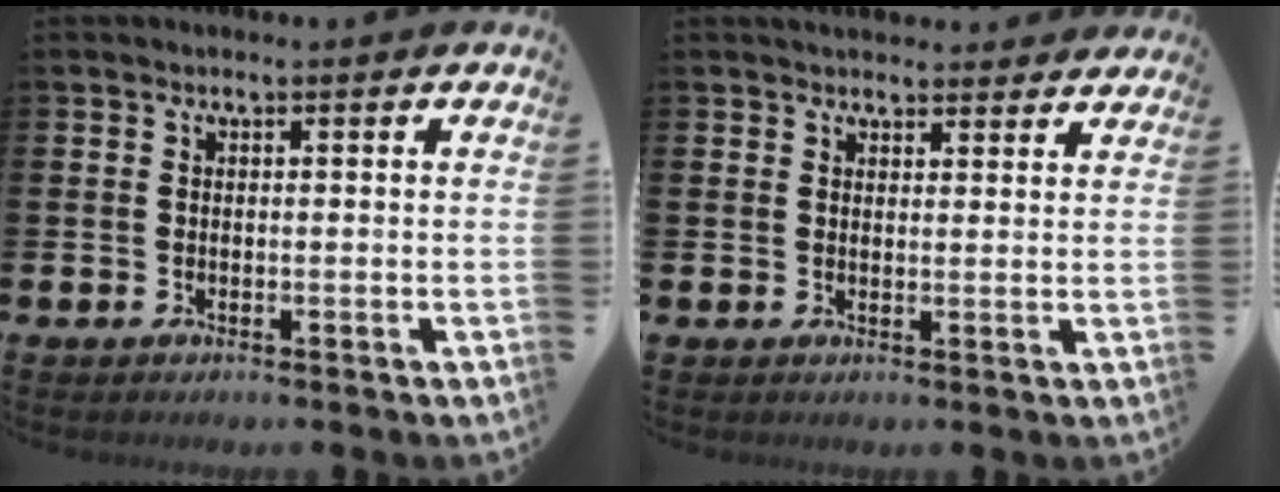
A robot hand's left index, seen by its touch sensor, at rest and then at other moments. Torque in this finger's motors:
{"motor_torque": [1.06, -1.08, 0.16, 0.01]}